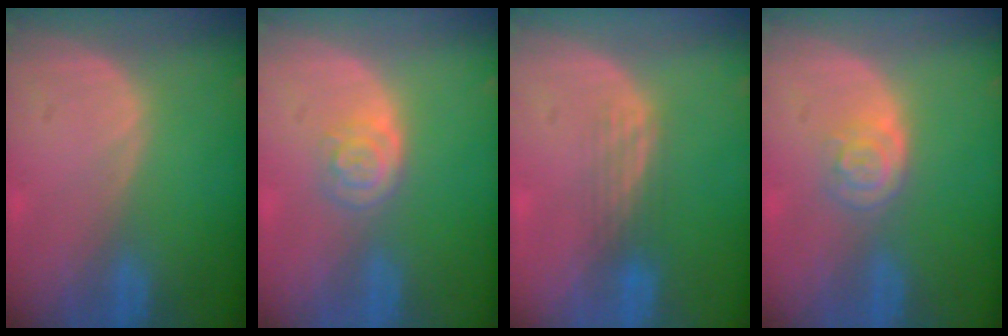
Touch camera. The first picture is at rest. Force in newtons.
{"total": 3.5, "press": 3.5, "slide": 0.6}
{"total": 2.8, "press": 2.5, "slide": 1.3}
{"total": 3.7, "press": 3.6, "slide": 0.8}